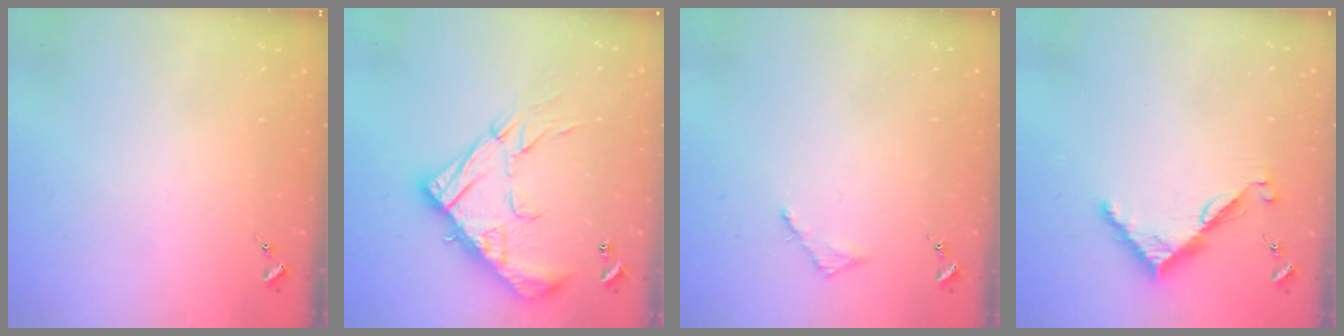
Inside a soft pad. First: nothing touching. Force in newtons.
{"total": 20.3, "press": 20.3, "slide": 1.7}
{"total": 2.8, "press": 2.7, "slide": 0.3}
{"total": 7.2, "press": 7.2, "slide": 0.3}